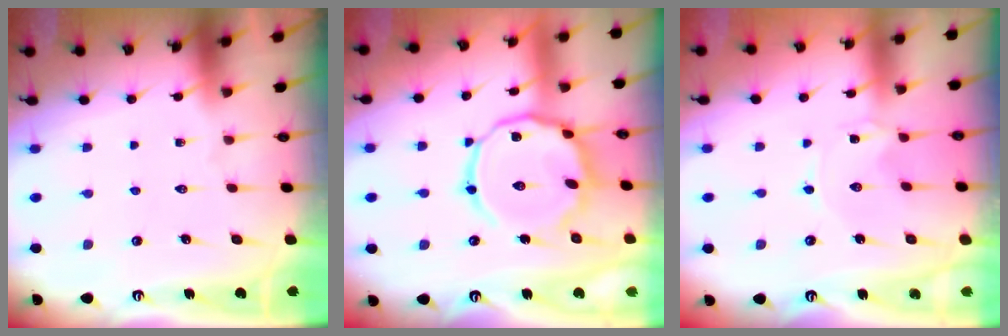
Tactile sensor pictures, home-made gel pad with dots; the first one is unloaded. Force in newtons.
{"total": 13.8, "press": 13.8, "slide": 1.0}
{"total": 0.0}